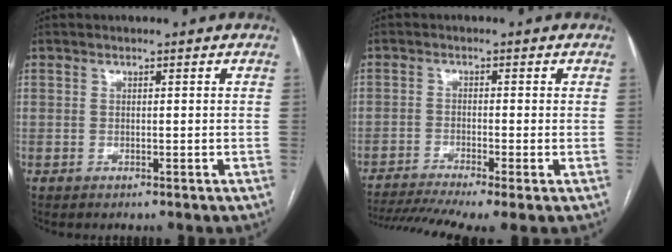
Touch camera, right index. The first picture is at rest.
{"total": 11.1, "force": [-8.4, 0.4, 7.2], "torque": [-0.123, -0.011, -0.138]}